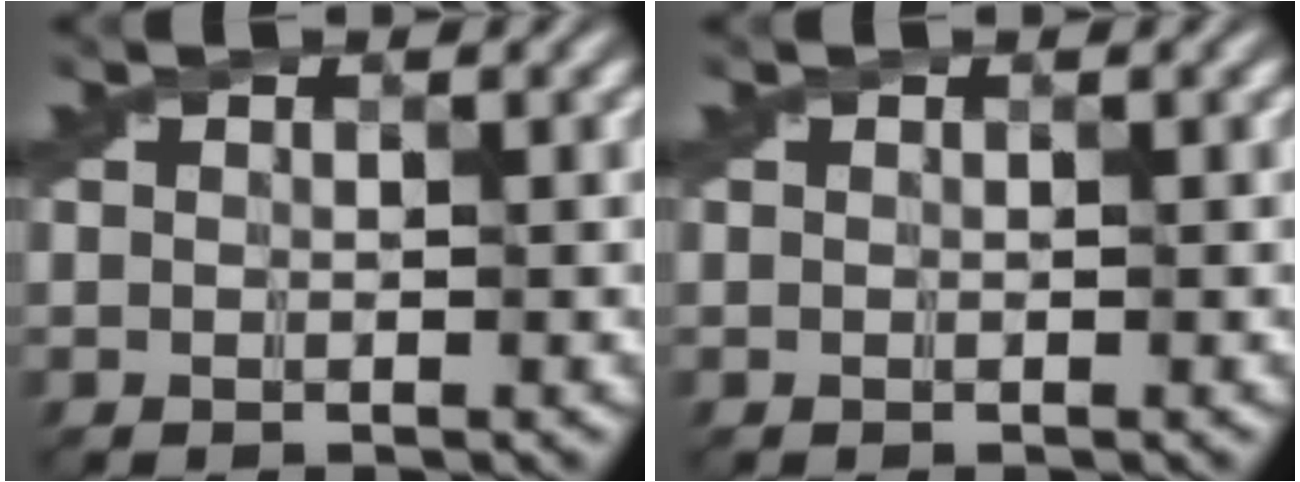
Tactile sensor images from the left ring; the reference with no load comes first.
{"total": 0.0}